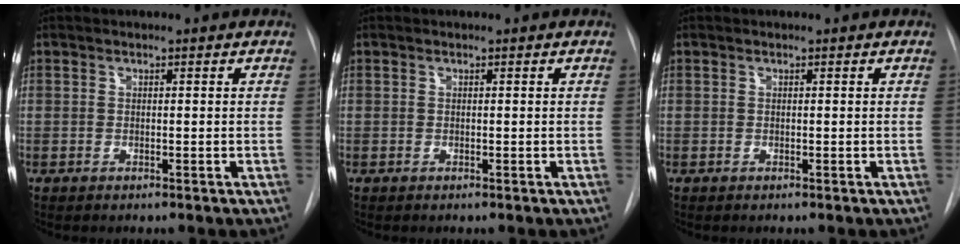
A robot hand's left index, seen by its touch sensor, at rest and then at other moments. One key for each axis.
{"total": 0.0}
{"total": 0.0}